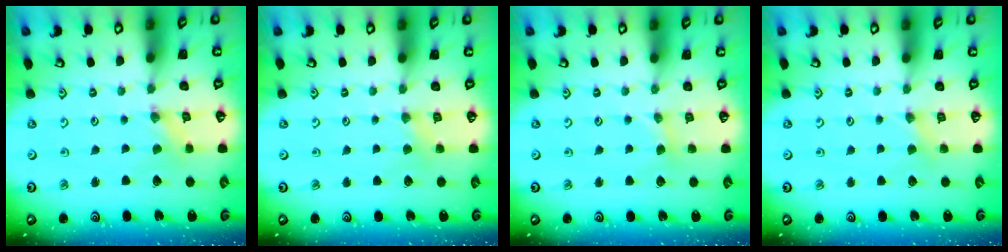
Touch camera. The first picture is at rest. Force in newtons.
{"total": 2.8, "press": 2.7, "slide": 0.6}
{"total": 1.7, "press": 1.7, "slide": 0.3}
{"total": 2.5, "press": 2.4, "slide": 0.5}